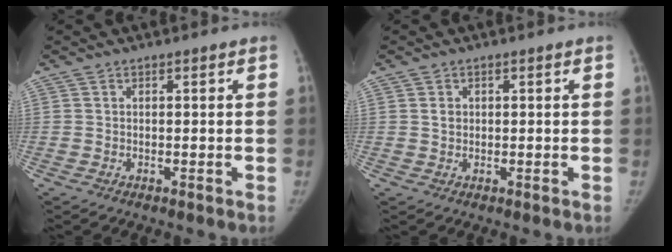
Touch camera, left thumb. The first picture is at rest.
{"total": 1.4, "force": [0.3, 1.2, 0.7], "torque": [-0.009, 0.001, 0.008]}